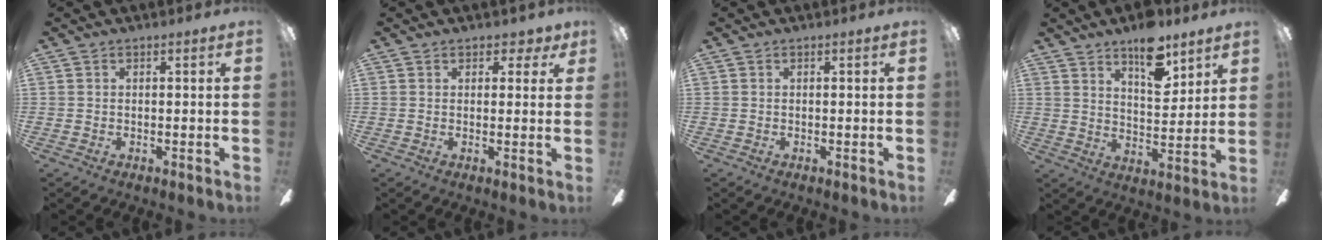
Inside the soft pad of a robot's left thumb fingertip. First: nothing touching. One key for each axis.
{"total": 2.7, "fx": 1.8, "fy": 1.7, "fz": 1.2, "tx": -0.002, "ty": -0.004, "tz": 0.028}
{"total": 0.0}
{"total": 11.7, "fx": 8.2, "fy": 4.9, "fz": 6.8, "tx": -0.097, "ty": -0.039, "tz": 0.141}